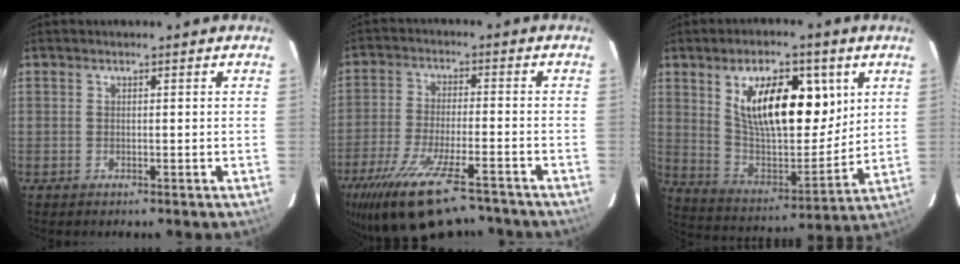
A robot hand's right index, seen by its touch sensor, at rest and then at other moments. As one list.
[{"total": 18.7, "force": [-14.1, 5.0, 11.2], "torque": [-0.224, -0.049, -0.230]}, {"total": 18.7, "force": [7.0, 8.7, 15.0], "torque": [-0.250, 0.004, 0.131]}]